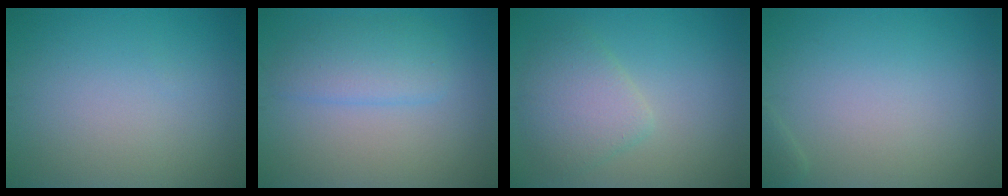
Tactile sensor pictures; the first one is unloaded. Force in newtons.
{"total": 3.0, "press": 3.0, "slide": 0.2}
{"total": 3.7, "press": 3.7, "slide": 0.2}
{"total": 0.5, "press": 0.5, "slide": 0.1}